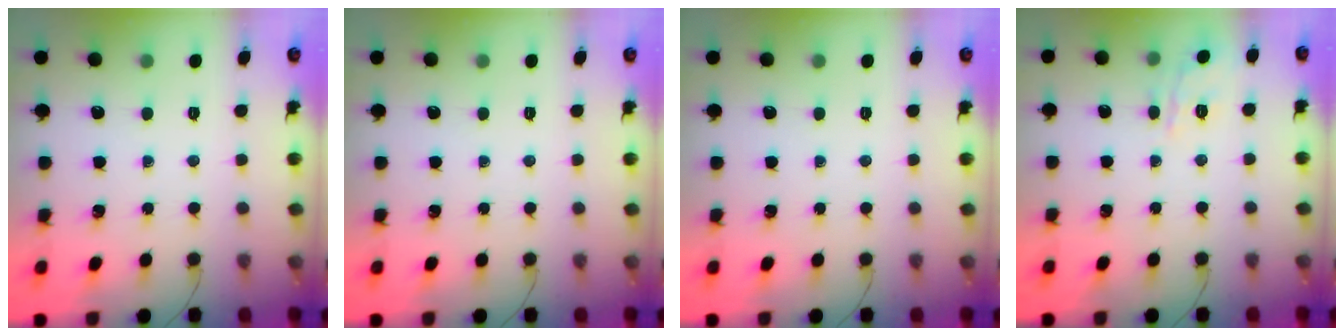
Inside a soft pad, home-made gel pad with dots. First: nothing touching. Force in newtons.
{"total": 0.0}
{"total": 0.0}
{"total": 8.4, "press": 8.4, "slide": 0.7}